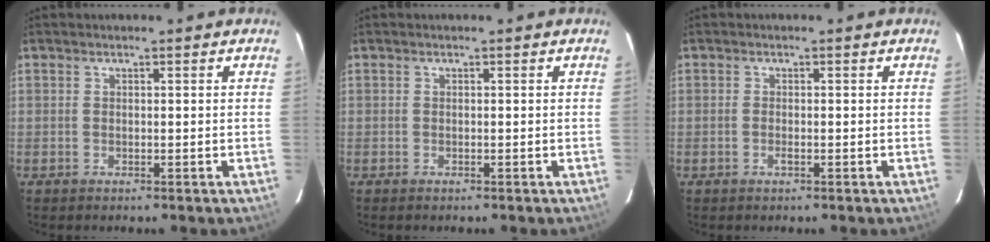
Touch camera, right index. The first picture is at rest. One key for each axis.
{"total": 0.0}
{"total": 1.0, "fx": -0.5, "fy": 0.4, "fz": 0.8, "tx": -0.016, "ty": -0.001, "tz": -0.009}